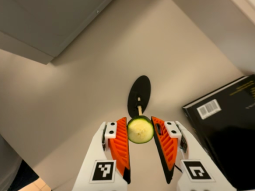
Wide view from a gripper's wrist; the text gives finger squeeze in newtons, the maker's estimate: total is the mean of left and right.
{"total": 7.0, "left": 6.8, "right": 7.1}